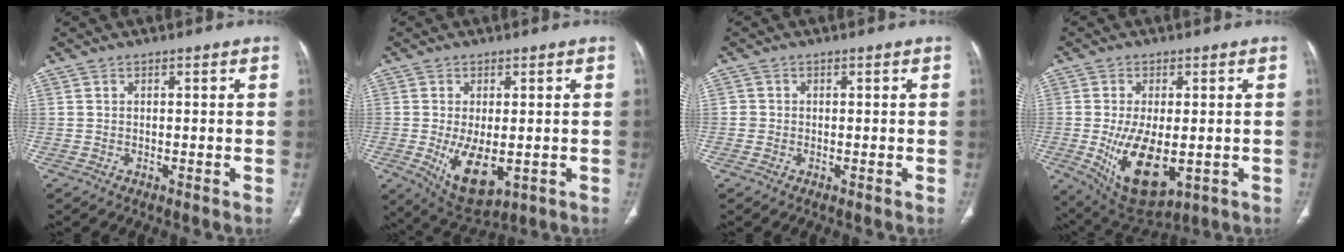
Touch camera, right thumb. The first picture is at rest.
{"total": 9.4, "force": [-1.9, 4.7, 7.9], "torque": [-0.128, -0.020, -0.012]}
{"total": 1.0, "force": [-0.2, 1.0, 0.1], "torque": [0.005, 0.005, -0.005]}
{"total": 13.2, "force": [-2.5, 6.6, 11.2], "torque": [-0.189, -0.019, -0.018]}